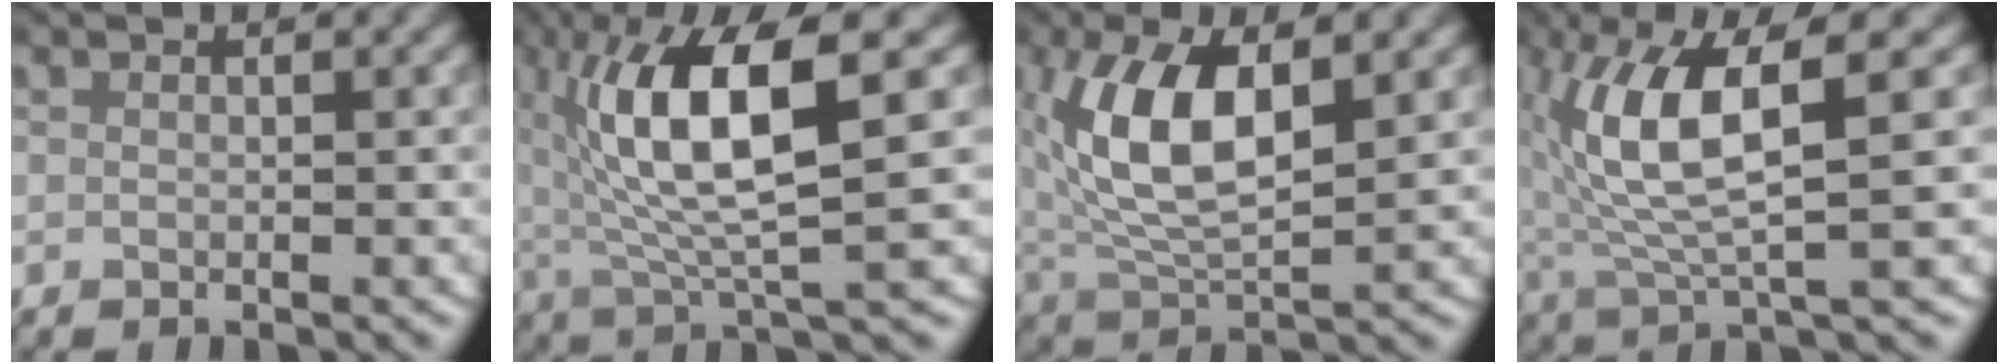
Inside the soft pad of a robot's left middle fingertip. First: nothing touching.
{"total": 10.2, "force": [1.6, 3.2, 9.5], "torque": [-0.179, 0.008, 0.029]}
{"total": 7.2, "force": [1.5, 3.1, 6.3], "torque": [-0.137, -0.004, 0.035]}
{"total": 7.7, "force": [0.9, 2.3, 7.3], "torque": [-0.139, 0.007, 0.018]}